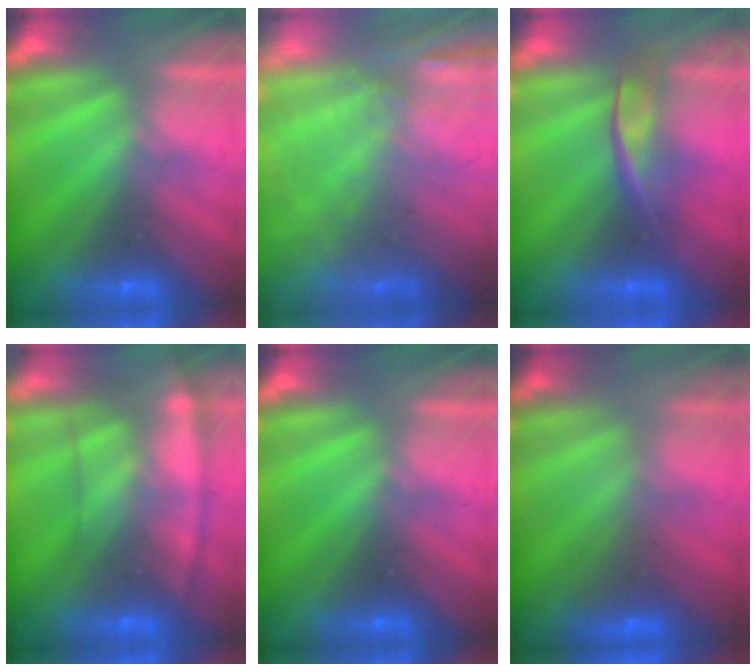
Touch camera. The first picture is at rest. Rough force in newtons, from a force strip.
{"total": 7.0}
{"total": 2.4}
{"total": 7.0}
{"total": 0.0}
{"total": 2.5}